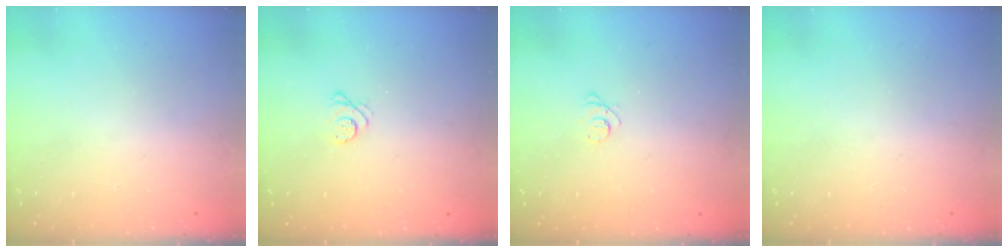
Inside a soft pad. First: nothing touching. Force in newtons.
{"total": 3.3, "press": 3.3, "slide": 0.4}
{"total": 2.5, "press": 2.5, "slide": 0.3}
{"total": 0.0}